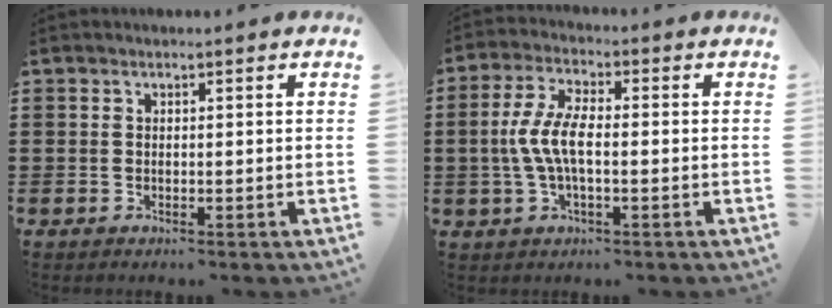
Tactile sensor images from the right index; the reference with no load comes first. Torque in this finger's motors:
{"motor_torque": [1.02, -0.24, 0.37, 0.21]}